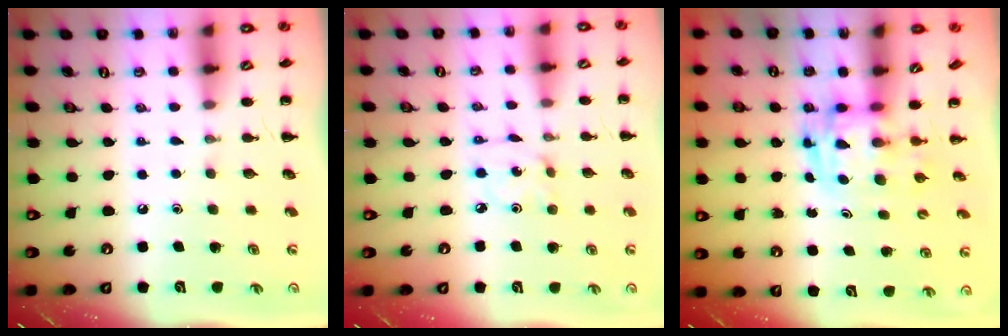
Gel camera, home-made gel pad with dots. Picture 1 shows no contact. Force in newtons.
{"total": 2.5, "press": 2.5, "slide": 0.5}
{"total": 2.9, "press": 2.9, "slide": 0.5}